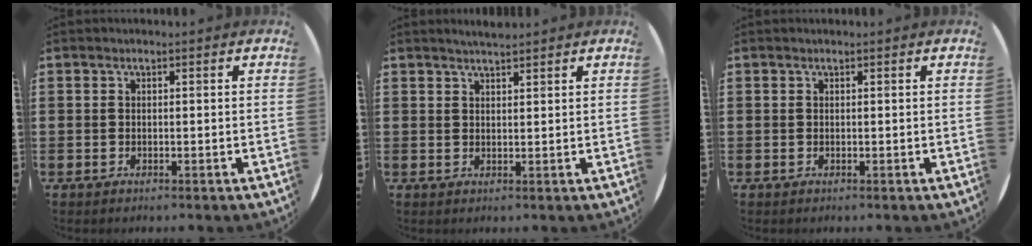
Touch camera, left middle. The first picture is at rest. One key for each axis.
{"total": 1.9, "fx": 1.8, "fy": 0.0, "fz": 0.5, "tx": -0.010, "ty": 0.003, "tz": 0.033}
{"total": 0.0}